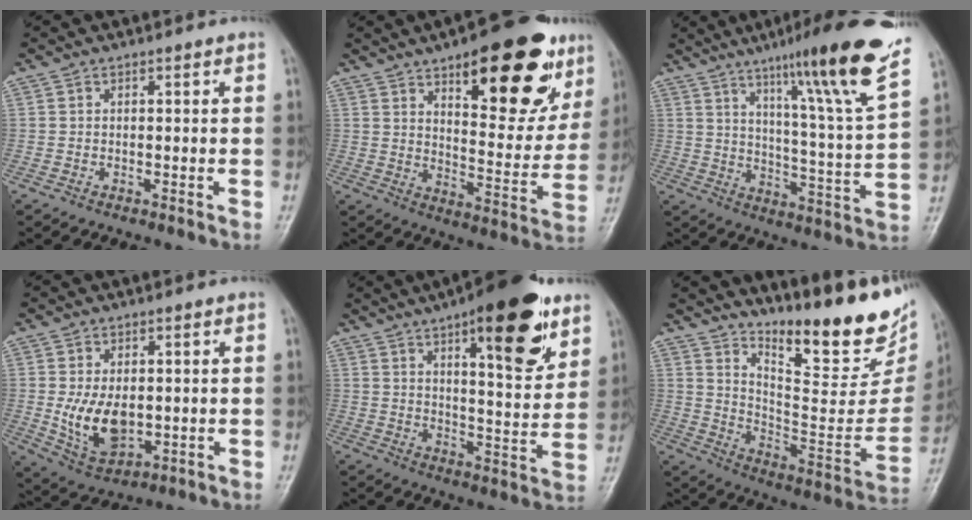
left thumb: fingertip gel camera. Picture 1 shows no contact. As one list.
[{"total": 23.4, "force": [12.7, 9.0, 17.4], "torque": [-0.192, -0.048, 0.187]}, {"total": 20.5, "force": [13.2, 0.5, 15.7], "torque": [-0.212, -0.059, 0.193]}, {"total": 9.4, "force": [-0.3, 5.9, 7.3], "torque": [-0.117, -0.015, 0.012]}, {"total": 18.7, "force": [10.4, 5.9, 14.4], "torque": [-0.172, -0.050, 0.151]}, {"total": 24.0, "force": [18.4, 6.5, 13.9], "torque": [-0.167, -0.128, 0.273]}]